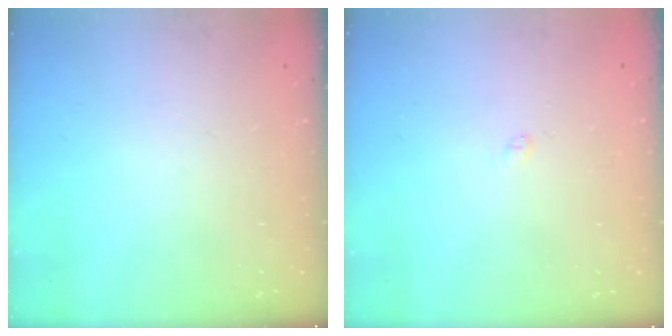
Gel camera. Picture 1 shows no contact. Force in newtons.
{"total": 1.9, "press": 1.9, "slide": 0.3}